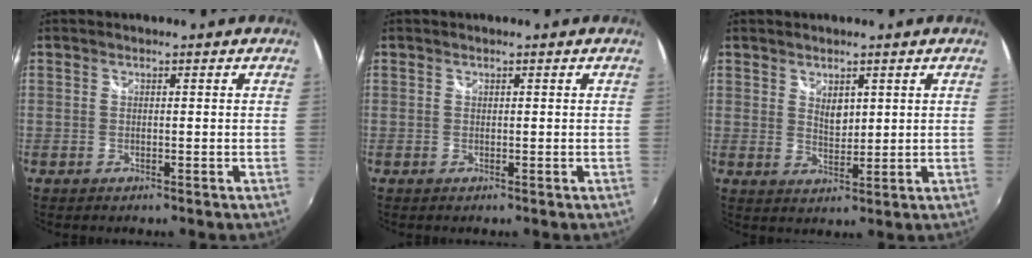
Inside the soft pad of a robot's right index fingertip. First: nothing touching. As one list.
[{"total": 0.0}, {"total": 3.1, "force": [1.4, 2.0, 1.9], "torque": [-0.026, -0.001, 0.025]}]